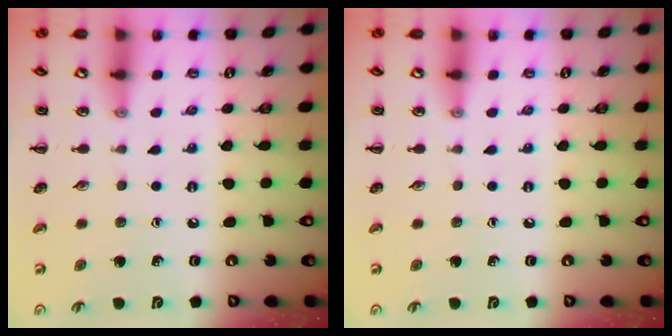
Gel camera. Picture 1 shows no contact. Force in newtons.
{"total": 0.0}